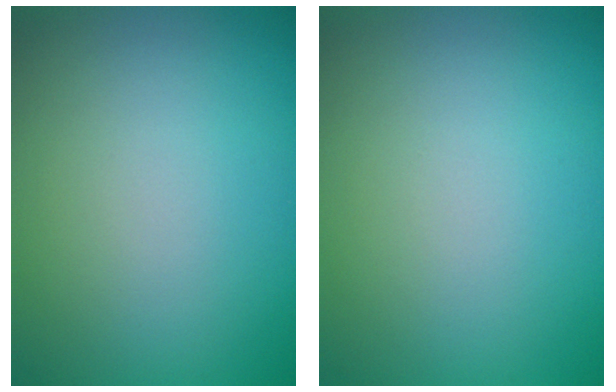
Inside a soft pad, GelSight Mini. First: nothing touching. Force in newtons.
{"total": 0.0}